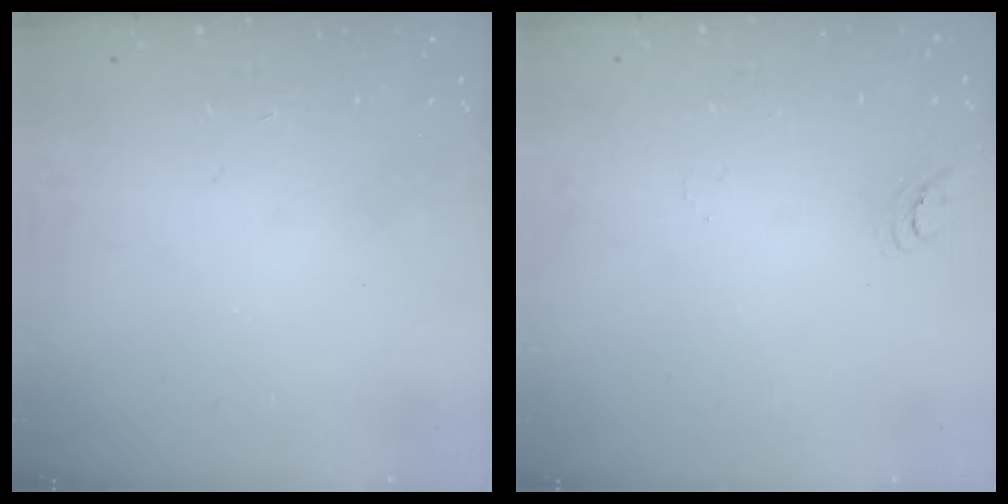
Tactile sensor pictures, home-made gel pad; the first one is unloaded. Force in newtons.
{"total": 3.2, "press": 3.2, "slide": 0.3}